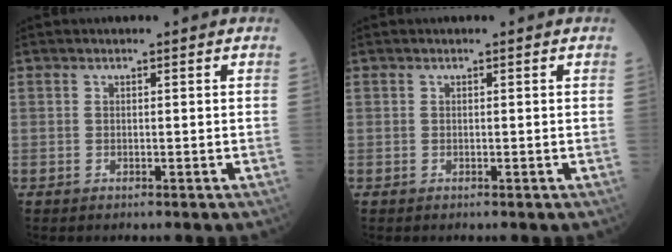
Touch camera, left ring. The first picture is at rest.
{"total": 0.0}